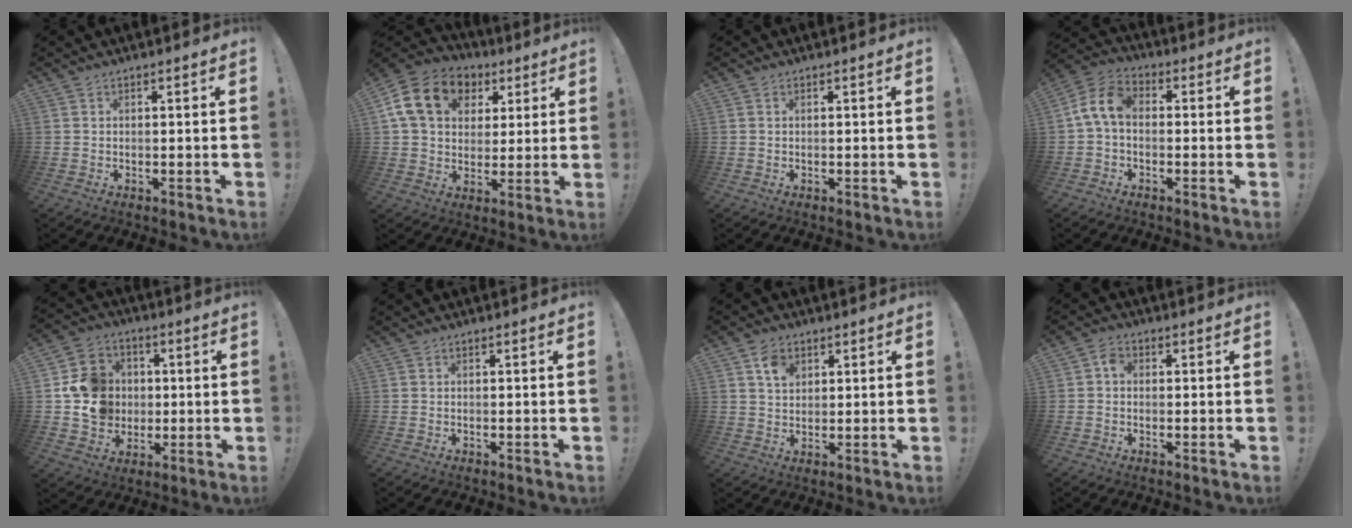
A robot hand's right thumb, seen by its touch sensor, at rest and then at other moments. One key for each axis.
{"total": 18.3, "fx": 6.4, "fy": 13.9, "fz": 10.1, "tx": -0.155, "ty": -0.007, "tz": 0.131}
{"total": 0.0}
{"total": 9.2, "fx": 0.1, "fy": 5.5, "fz": 7.3, "tx": -0.149, "ty": 0.015, "tz": 0.008}
{"total": 13.1, "fx": 0.6, "fy": 12.3, "fz": 4.5, "tx": -0.049, "ty": 0.011, "tz": 0.023}
{"total": 0.0}
{"total": 5.8, "fx": 3.0, "fy": 4.1, "fz": 2.8, "tx": -0.037, "ty": -0.008, "tz": 0.052}
{"total": 2.6, "fx": -0.4, "fy": 2.0, "fz": 1.7, "tx": -0.027, "ty": 0.009, "tz": -0.010}